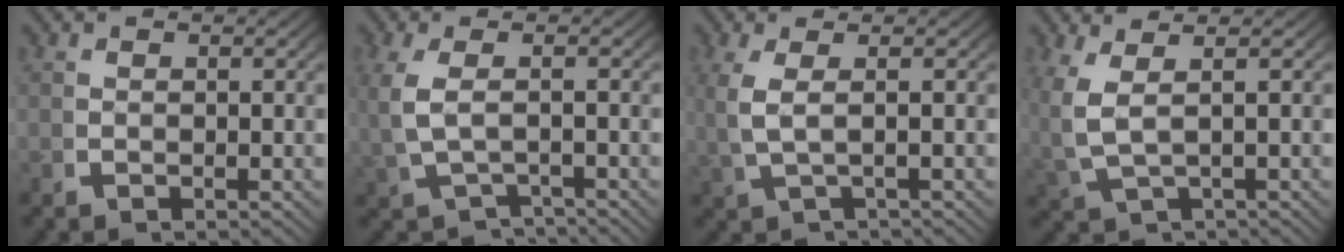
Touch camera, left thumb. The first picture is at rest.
{"total": 3.7, "force": [-1.5, 1.7, 2.9], "torque": [-0.080, -0.010, -0.008]}
{"total": 3.0, "force": [-0.1, 1.1, 2.8], "torque": [-0.081, -0.007, 0.016]}
{"total": 3.2, "force": [0.6, 1.6, 2.7], "torque": [-0.074, -0.008, 0.028]}